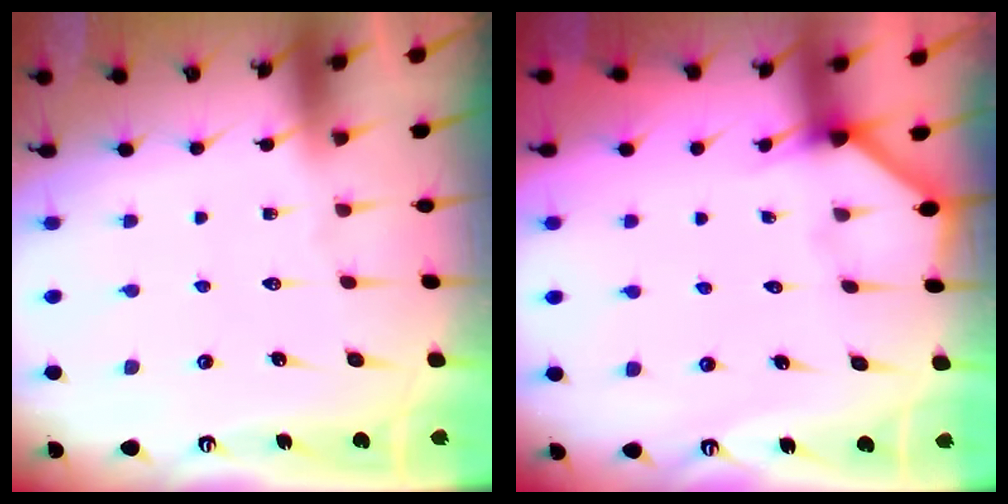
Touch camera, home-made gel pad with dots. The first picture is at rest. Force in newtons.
{"total": 2.2, "press": 2.2, "slide": 0.4}